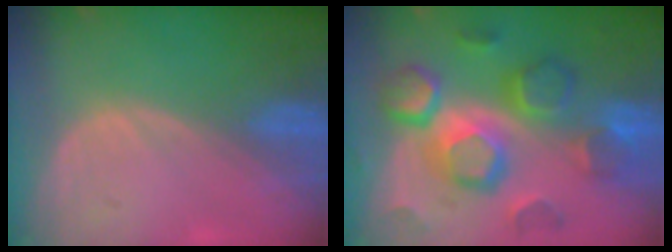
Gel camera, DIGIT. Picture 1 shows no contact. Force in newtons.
{"total": 12.4, "press": 12.4, "slide": 1.0}